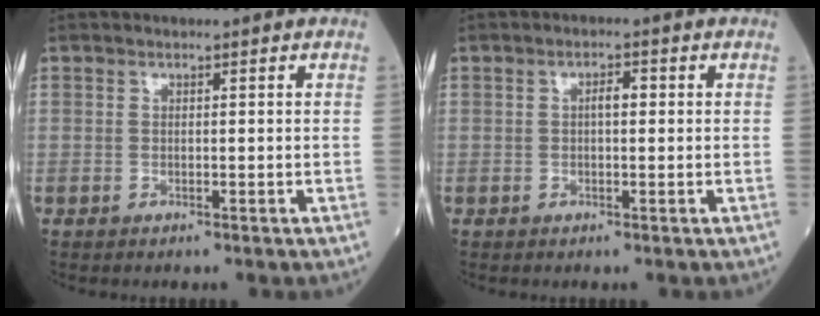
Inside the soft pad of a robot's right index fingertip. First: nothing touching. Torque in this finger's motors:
{"motor_torque": [0.43, 0.02, 0.17, 0.05]}